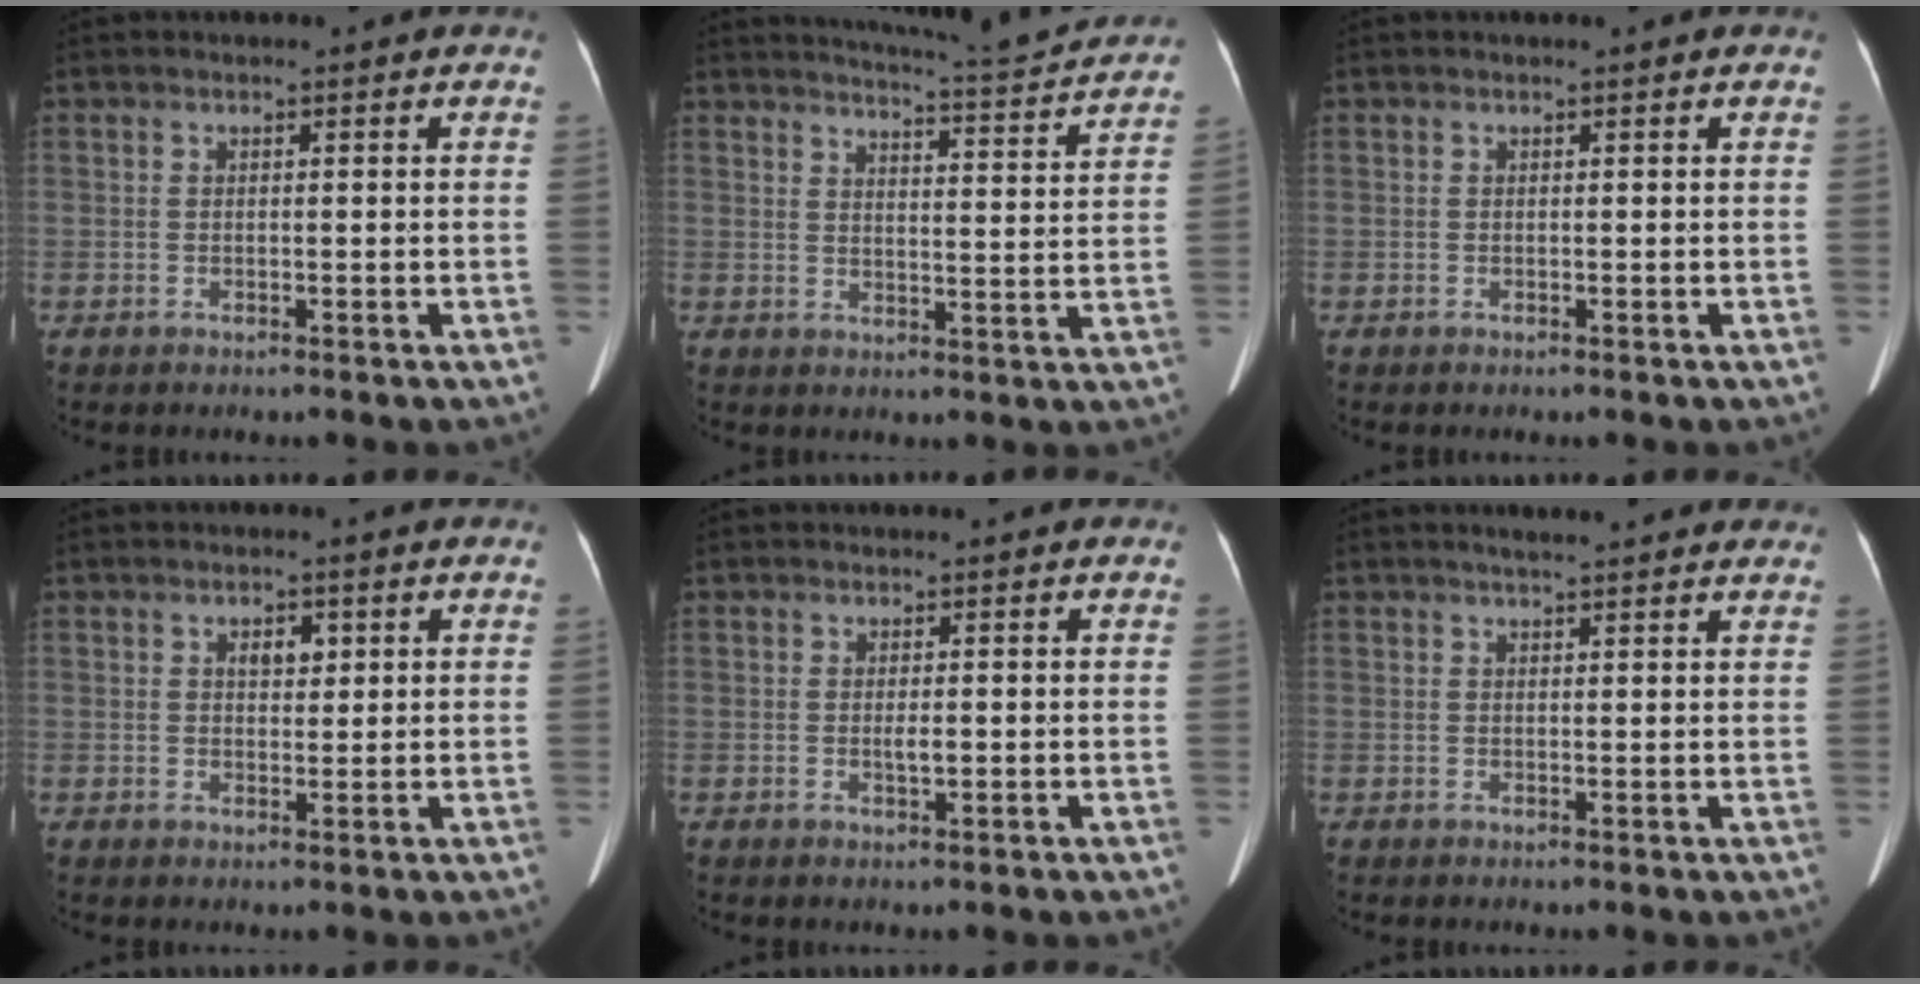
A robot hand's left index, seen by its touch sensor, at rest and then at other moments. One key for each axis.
{"total": 12.7, "fx": 12.3, "fy": -0.5, "fz": 3.2, "tx": -0.056, "ty": -0.021, "tz": 0.153}
{"total": 0.0}
{"total": 2.5, "fx": 1.0, "fy": 1.4, "fz": 1.8, "tx": -0.032, "ty": 0.004, "tz": 0.018}
{"total": 0.9, "fx": 0.1, "fy": 0.2, "fz": 0.9, "tx": -0.017, "ty": -0.003, "tz": 0.003}
{"total": 8.0, "fx": 7.0, "fy": 1.0, "fz": 3.6, "tx": -0.044, "ty": 0.023, "tz": 0.078}